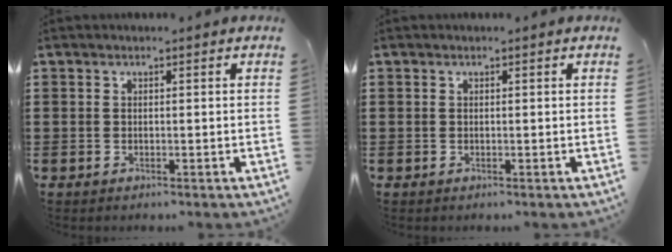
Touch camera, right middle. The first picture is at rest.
{"total": 0.0}